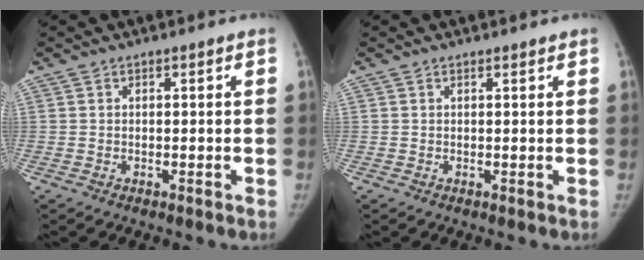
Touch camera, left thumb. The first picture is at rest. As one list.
[{"total": 0.8, "force": [0.7, 0.2, 0.3], "torque": [-0.005, -0.002, 0.011]}]